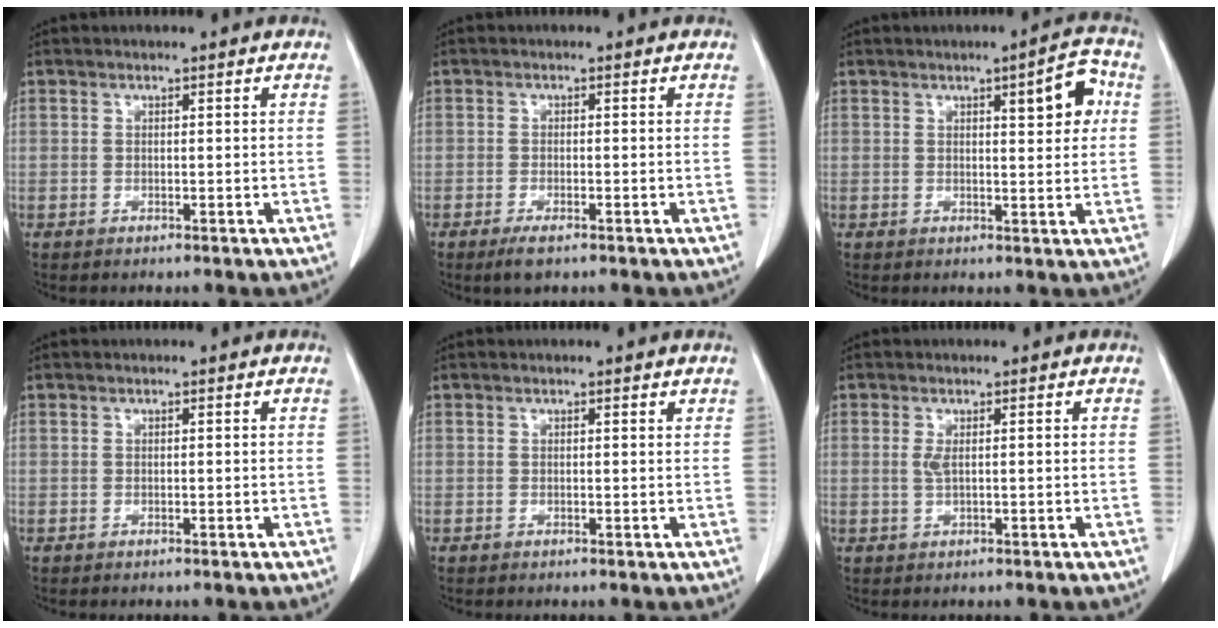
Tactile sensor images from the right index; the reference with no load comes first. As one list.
[{"total": 2.5, "force": [-1.6, 0.6, 1.9], "torque": [-0.036, -0.004, -0.027]}, {"total": 6.0, "force": [1.9, 1.4, 5.5], "torque": [-0.070, 0.008, 0.023]}, {"total": 0.0}, {"total": 0.6, "force": [0.5, 0.1, 0.2], "torque": [-0.007, -0.002, 0.003]}, {"total": 1.4, "force": [0.2, 0.2, 1.4], "torque": [-0.035, -0.001, 0.006]}]